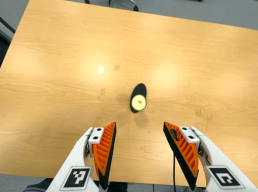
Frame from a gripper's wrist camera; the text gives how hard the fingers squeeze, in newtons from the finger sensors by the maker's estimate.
{"total": 0.0}